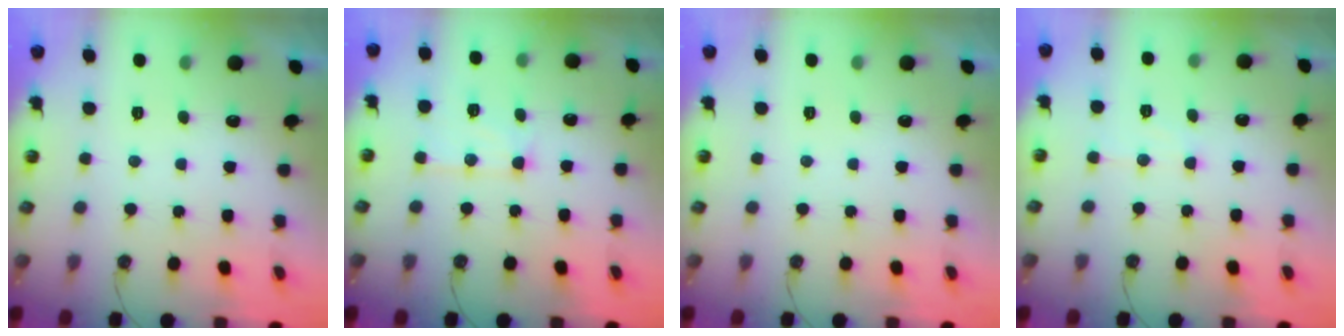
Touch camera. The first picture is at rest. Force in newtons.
{"total": 10.8, "press": 10.8, "slide": 1.0}
{"total": 0.0}
{"total": 7.7, "press": 7.6, "slide": 0.4}